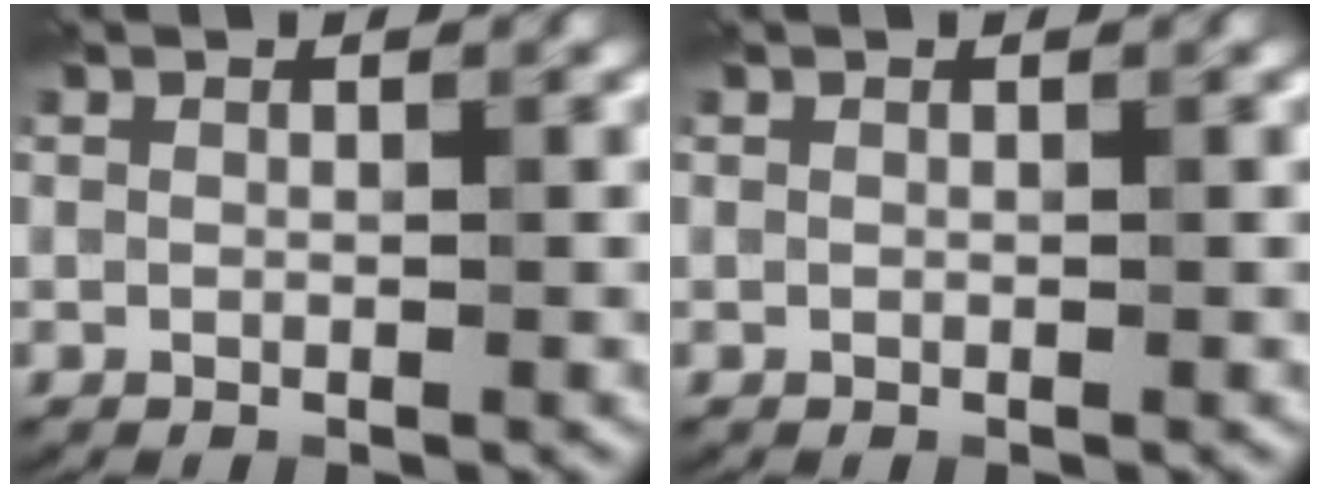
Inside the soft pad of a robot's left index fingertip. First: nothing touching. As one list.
[{"total": 0.0}]